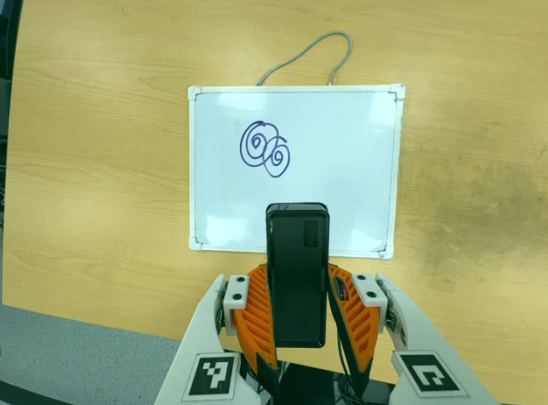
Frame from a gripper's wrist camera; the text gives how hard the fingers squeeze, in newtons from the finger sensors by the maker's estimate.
{"total": 4.0, "left": 2.7, "right": 5.3}